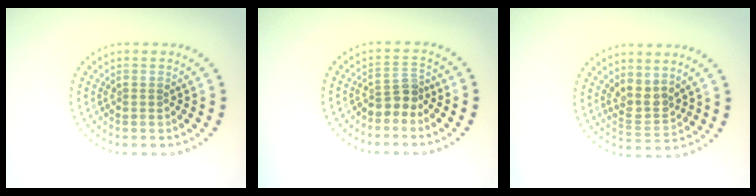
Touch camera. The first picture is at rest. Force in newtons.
{"total": 2.3, "press": 1.7, "slide": 1.5}
{"total": 2.4, "press": 2.0, "slide": 1.5}